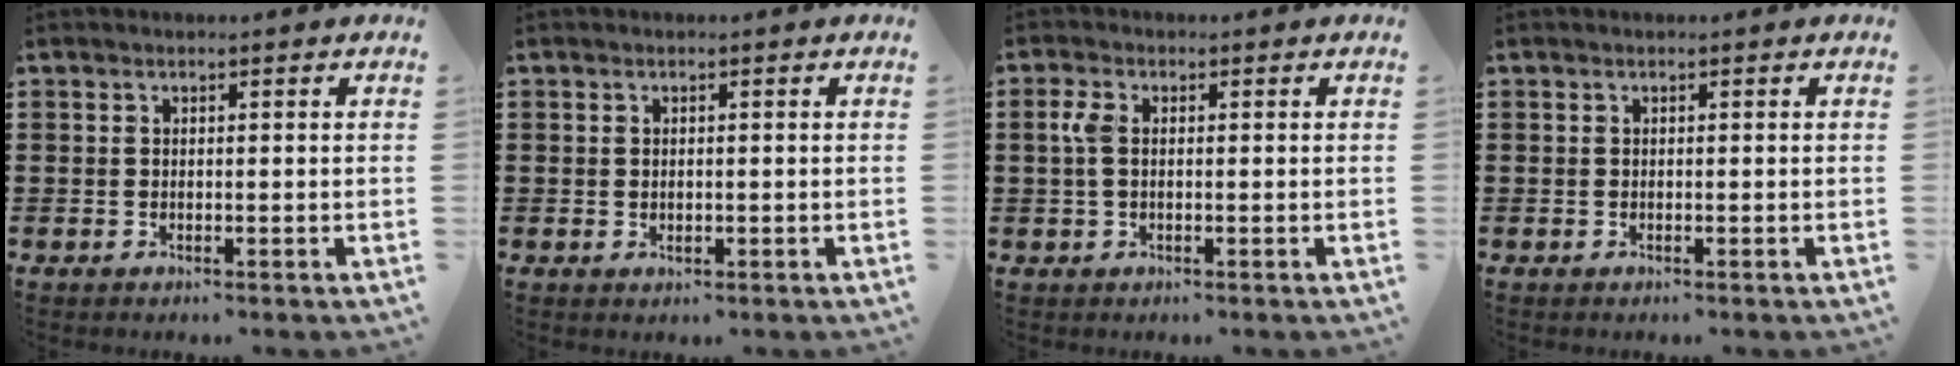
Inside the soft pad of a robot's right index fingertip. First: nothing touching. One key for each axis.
{"total": 0.7, "fx": 0.2, "fy": 0.5, "fz": 0.4, "tx": -0.009, "ty": 0.004, "tz": 0.003}
{"total": 2.9, "fx": 0.2, "fy": 1.6, "fz": 2.5, "tx": -0.067, "ty": 0.002, "tz": -0.002}
{"total": 0.0}